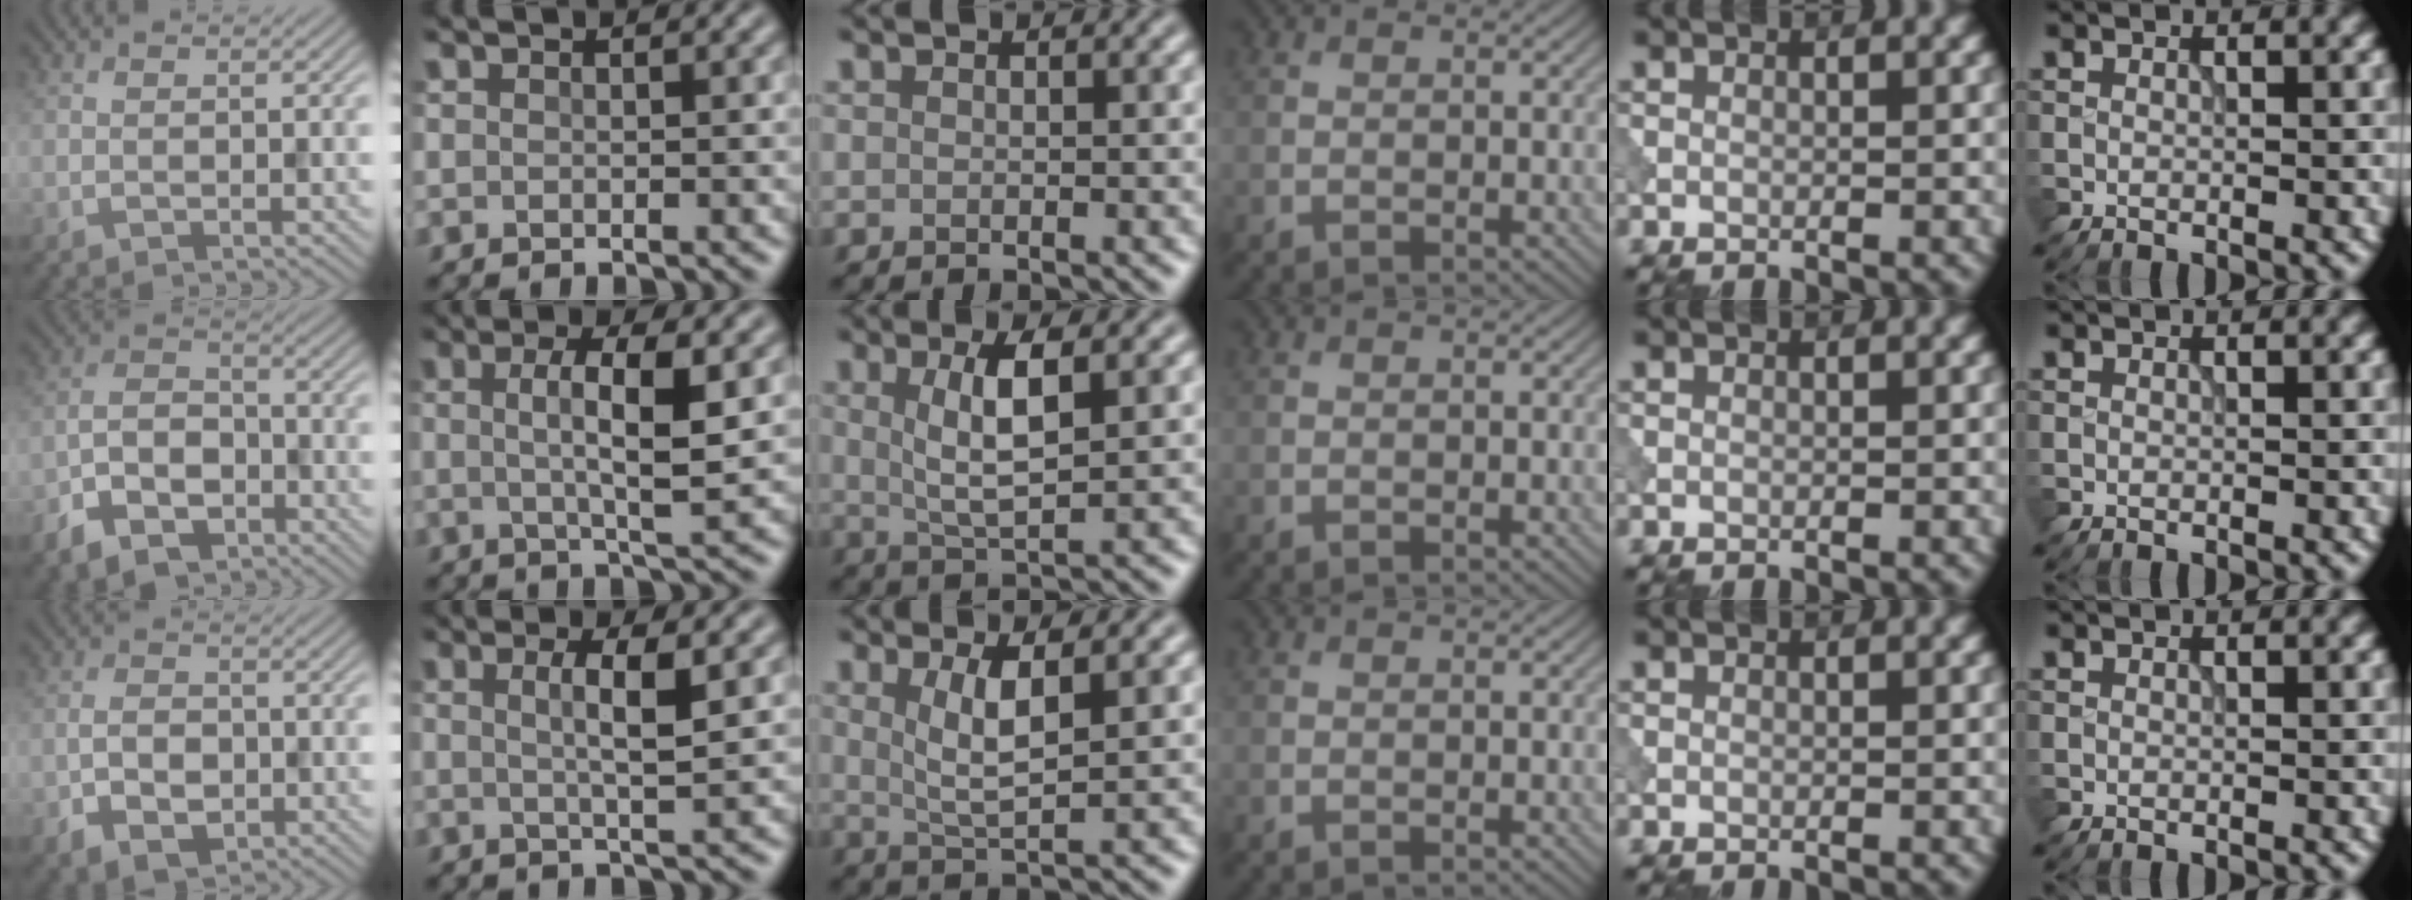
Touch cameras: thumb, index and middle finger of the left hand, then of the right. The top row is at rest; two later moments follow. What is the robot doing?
{"motion": "dispense", "object": "pipette"}